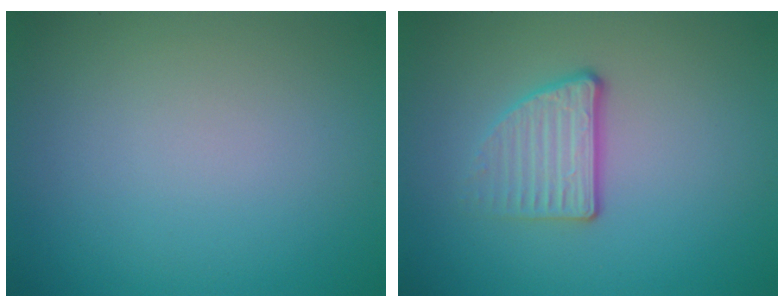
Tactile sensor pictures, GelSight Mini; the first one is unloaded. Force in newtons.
{"total": 3.0, "press": 2.3, "slide": 1.9}